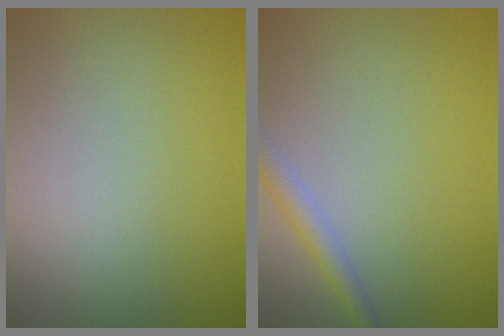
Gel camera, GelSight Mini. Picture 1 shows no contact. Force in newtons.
{"total": 2.2, "press": 2.2, "slide": 0.0}